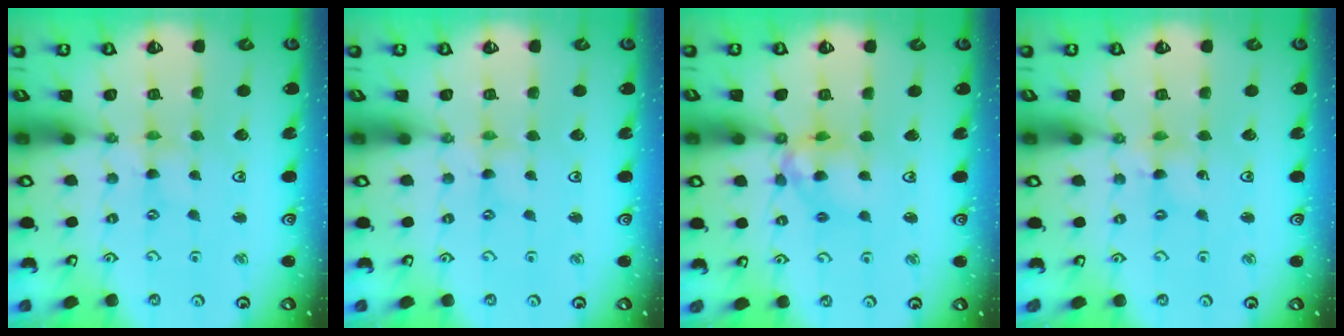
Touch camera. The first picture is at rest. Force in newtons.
{"total": 0.6, "press": 0.6, "slide": 0.1}
{"total": 11.3, "press": 11.2, "slide": 1.2}
{"total": 1.4, "press": 1.4, "slide": 0.1}